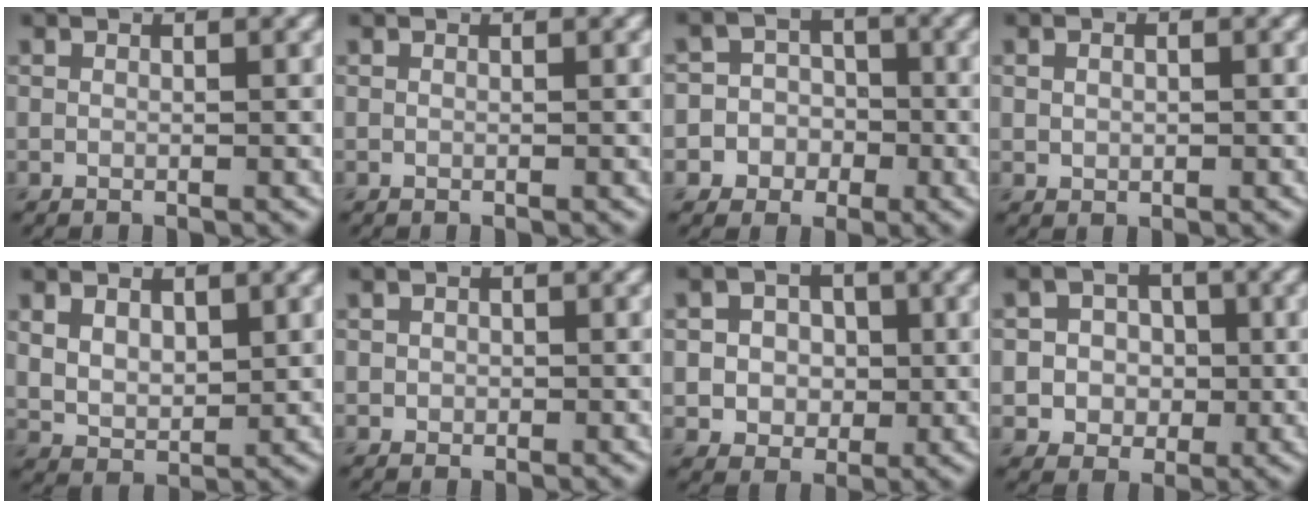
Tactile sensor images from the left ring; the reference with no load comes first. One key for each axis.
{"total": 0.0}
{"total": 5.7, "fx": -2.0, "fy": 5.3, "fz": 0.4, "tx": 0.020, "ty": 0.011, "tz": -0.057}
{"total": 0.9, "fx": 0.0, "fy": 0.7, "fz": 0.5, "tx": -0.010, "ty": -0.001, "tz": 0.001}
{"total": 3.4, "fx": 1.2, "fy": 2.2, "fz": 2.4, "tx": -0.052, "ty": -0.007, "tz": 0.029}
{"total": 0.8, "fx": 0.0, "fy": 0.8, "fz": 0.2, "tx": 0.001, "ty": -0.003, "tz": -0.002}
{"total": 4.8, "fx": 0.5, "fy": 4.1, "fz": 2.5, "tx": -0.038, "ty": 0.012, "tz": -0.009}
{"total": 4.3, "fx": 0.1, "fy": 4.0, "fz": 1.6, "tx": -0.015, "ty": 0.011, "tz": -0.012}